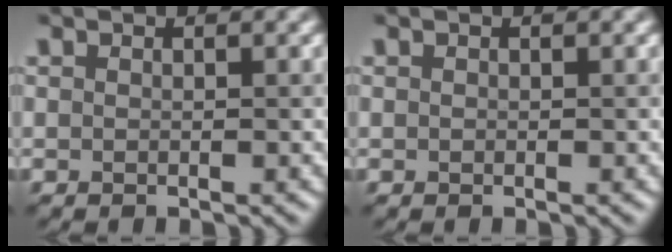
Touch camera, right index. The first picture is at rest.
{"total": 0.0}